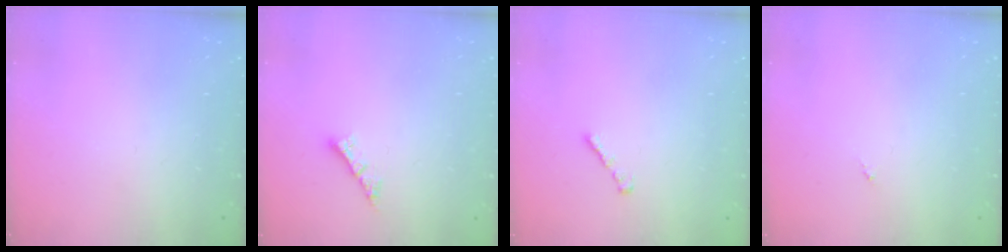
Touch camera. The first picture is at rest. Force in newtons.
{"total": 3.0, "press": 3.0, "slide": 0.1}
{"total": 1.6, "press": 1.5, "slide": 0.5}
{"total": 0.0}